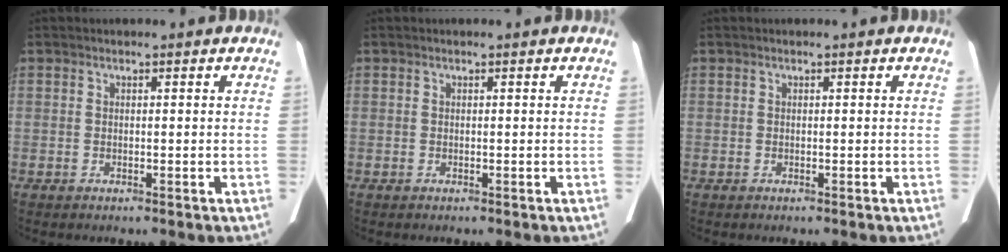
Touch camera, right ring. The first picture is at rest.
{"total": 0.0}
{"total": 0.0}